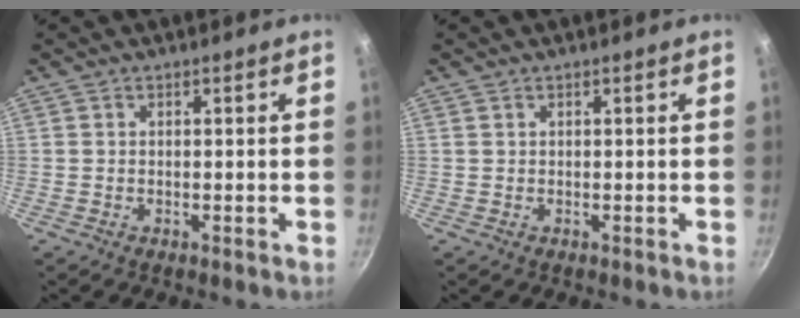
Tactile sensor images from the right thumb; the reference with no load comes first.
{"total": 0.0}